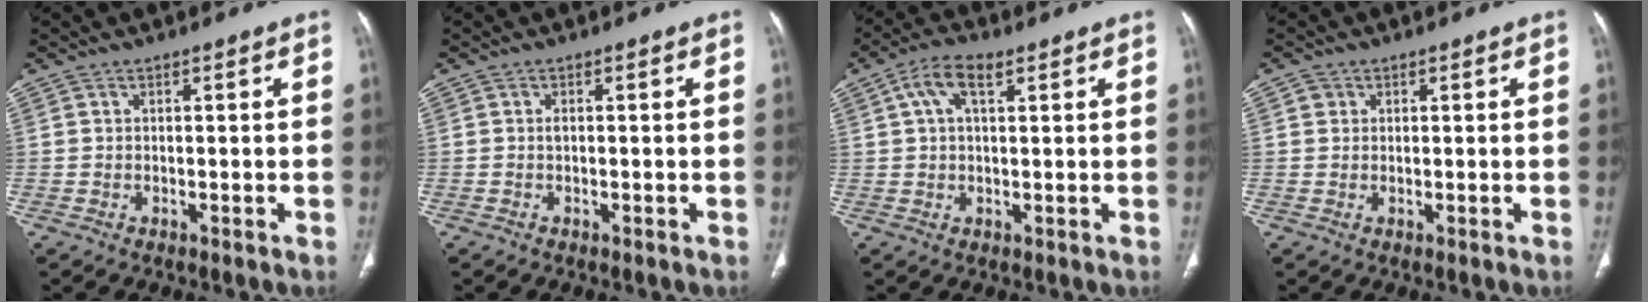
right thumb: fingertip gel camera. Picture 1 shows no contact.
{"total": 0.5, "force": [-0.1, 0.3, 0.5], "torque": [-0.010, 0.000, -0.003]}
{"total": 6.1, "force": [2.5, 2.8, 4.8], "torque": [-0.094, 0.014, 0.046]}
{"total": 1.4, "force": [0.5, 1.3, 0.2], "torque": [0.006, 0.000, 0.005]}